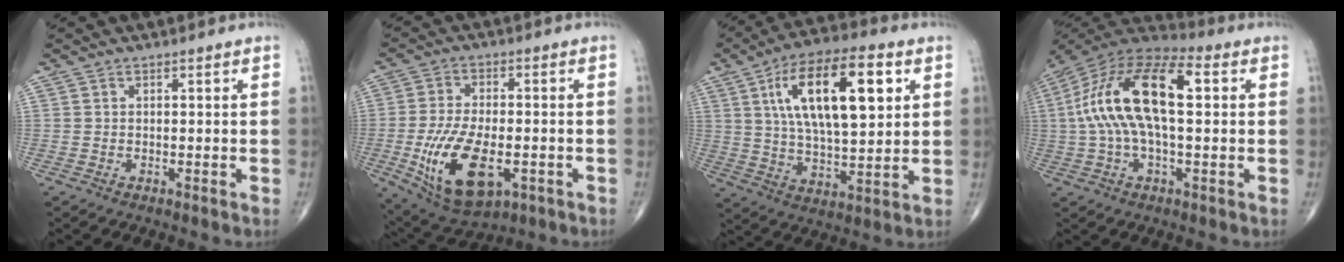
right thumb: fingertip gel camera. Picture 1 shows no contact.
{"total": 15.8, "force": [-4.4, 8.1, 12.9], "torque": [-0.236, -0.001, -0.061]}
{"total": 20.3, "force": [6.3, 8.2, 17.5], "torque": [-0.278, -0.006, 0.104]}
{"total": 19.7, "force": [2.6, 8.6, 17.6], "torque": [-0.339, 0.040, 0.035]}